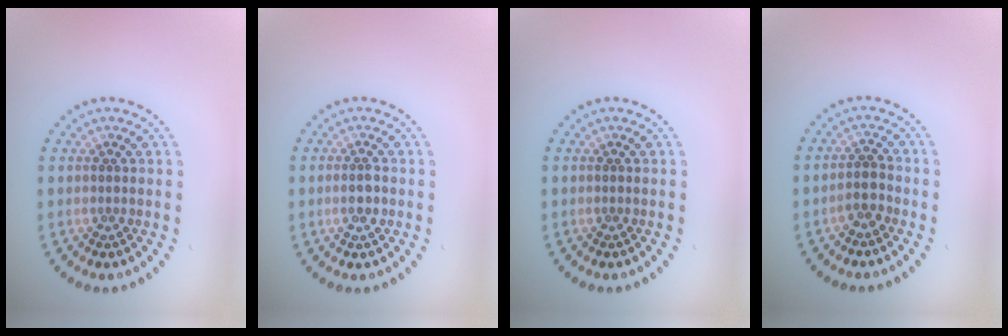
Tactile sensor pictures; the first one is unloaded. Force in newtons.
{"total": 1.5, "press": 1.5, "slide": 0.1}
{"total": 0.0}
{"total": 1.9, "press": 1.6, "slide": 1.1}